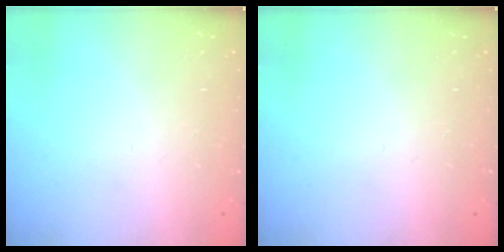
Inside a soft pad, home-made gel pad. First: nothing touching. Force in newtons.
{"total": 0.0}